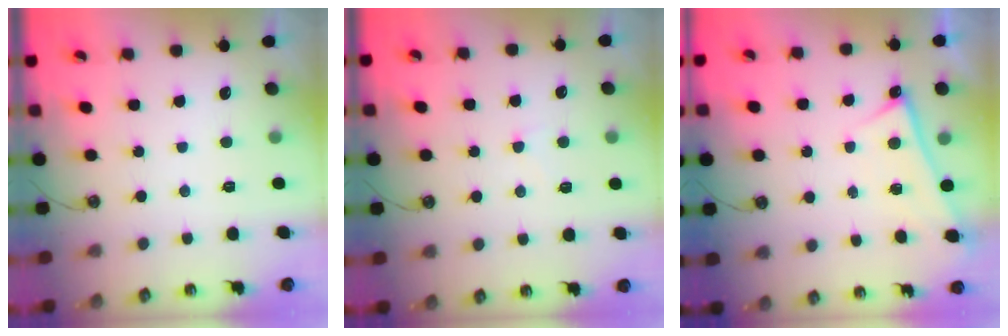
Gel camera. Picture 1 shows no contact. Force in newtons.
{"total": 4.8, "press": 4.7, "slide": 0.8}
{"total": 0.7, "press": 0.5, "slide": 0.4}